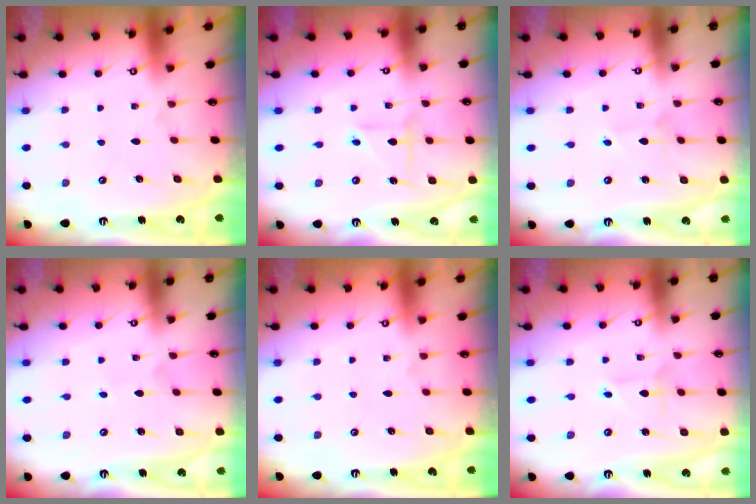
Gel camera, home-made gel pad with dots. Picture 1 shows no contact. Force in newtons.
{"total": 4.0, "press": 3.8, "slide": 1.2}
{"total": 2.2, "press": 2.1, "slide": 0.3}
{"total": 1.0, "press": 1.0, "slide": 0.0}
{"total": 0.0}
{"total": 2.0, "press": 2.0, "slide": 0.3}